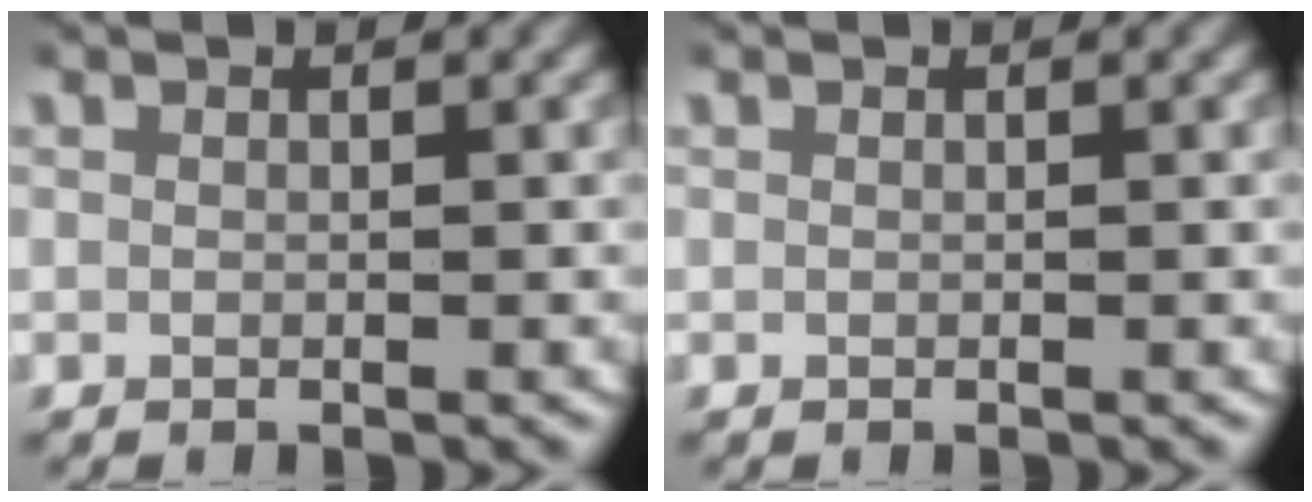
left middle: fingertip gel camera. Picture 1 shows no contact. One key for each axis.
{"total": 0.0}